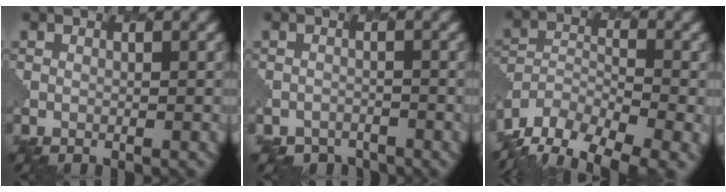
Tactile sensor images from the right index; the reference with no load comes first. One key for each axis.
{"total": 2.9, "fx": -2.6, "fy": 1.1, "fz": -0.5, "tx": 0.011, "ty": -0.002, "tz": -0.037}
{"total": 11.0, "fx": -8.6, "fy": 4.9, "fz": 4.9, "tx": -0.082, "ty": -0.015, "tz": -0.134}